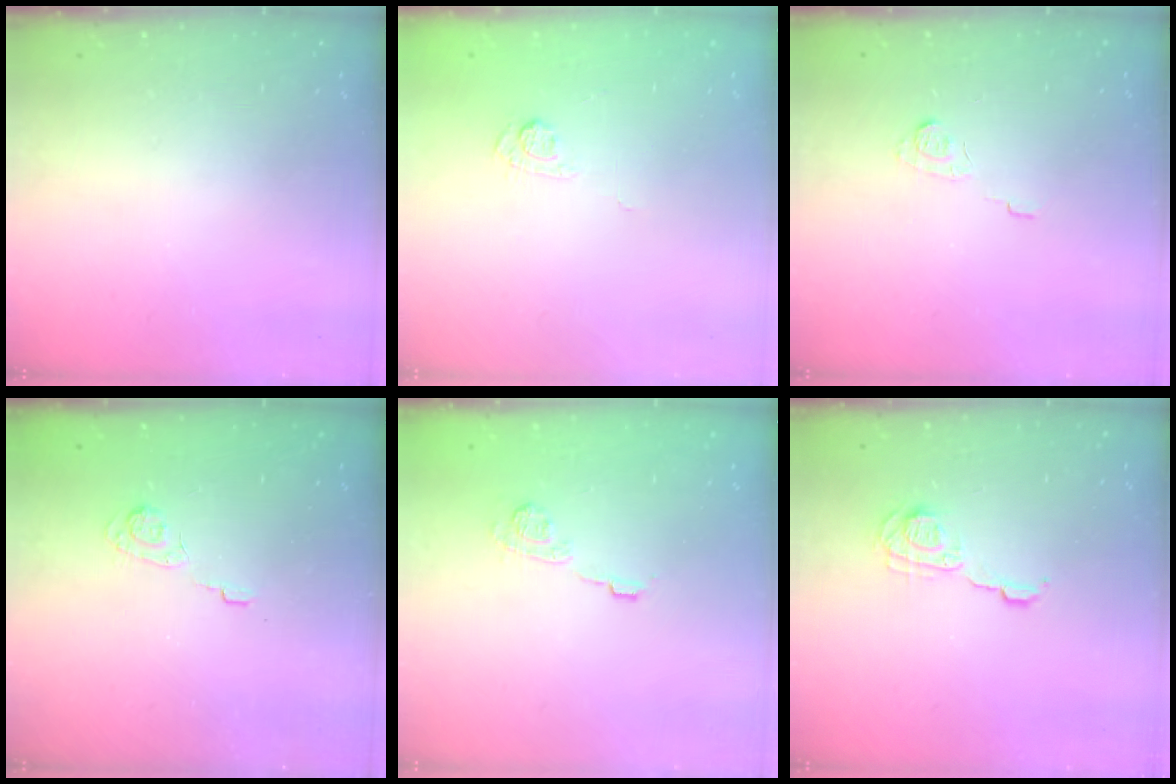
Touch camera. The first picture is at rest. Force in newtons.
{"total": 5.0, "press": 4.8, "slide": 1.4}
{"total": 4.5, "press": 4.4, "slide": 0.6}
{"total": 3.2, "press": 2.7, "slide": 1.6}
{"total": 8.3, "press": 8.3, "slide": 0.3}
{"total": 8.0, "press": 8.0, "slide": 0.1}